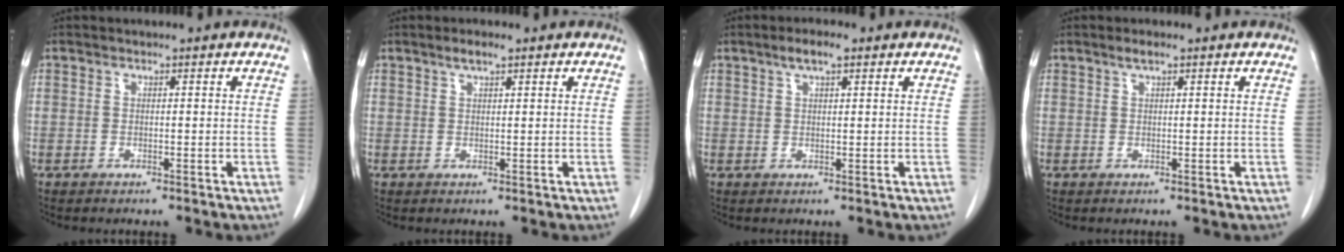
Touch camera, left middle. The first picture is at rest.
{"total": 2.0, "force": [1.4, 0.4, 1.4], "torque": [-0.030, 0.005, 0.026]}
{"total": 3.1, "force": [1.9, 0.7, 2.3], "torque": [-0.046, 0.008, 0.034]}
{"total": 1.4, "force": [0.9, 0.2, 1.0], "torque": [-0.023, 0.004, 0.018]}